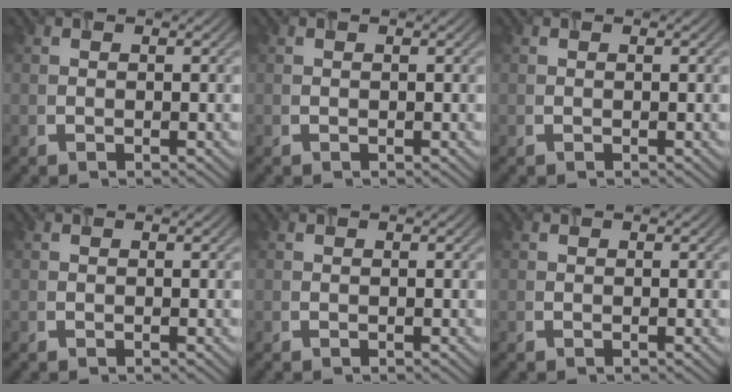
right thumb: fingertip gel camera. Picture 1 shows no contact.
{"total": 0.0}
{"total": 0.0}
{"total": 0.0}
{"total": 0.0}
{"total": 0.0}